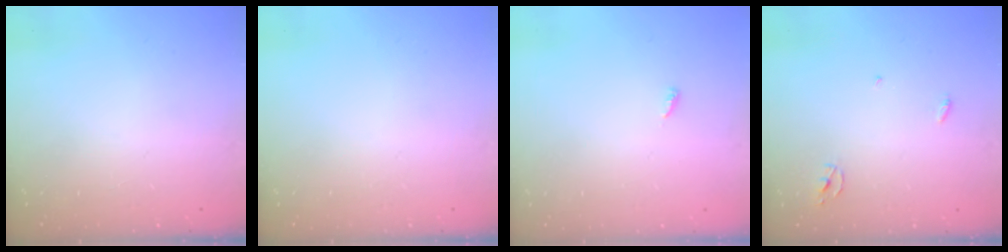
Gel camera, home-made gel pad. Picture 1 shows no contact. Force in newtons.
{"total": 0.0}
{"total": 2.5, "press": 2.5, "slide": 0.2}
{"total": 2.5, "press": 2.5, "slide": 0.1}